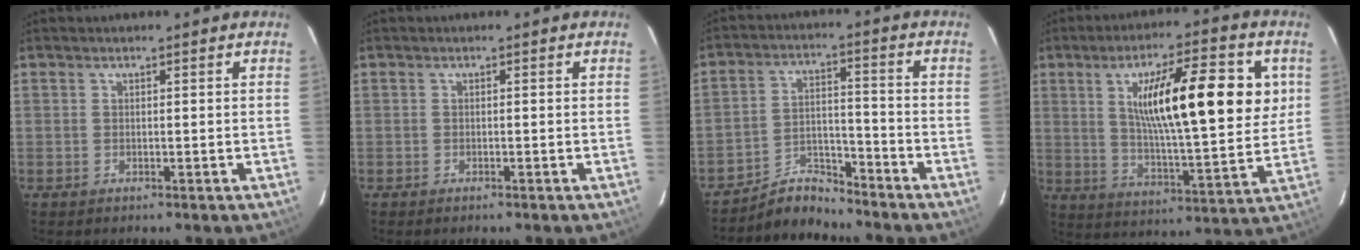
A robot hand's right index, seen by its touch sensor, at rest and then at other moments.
{"total": 1.1, "force": [-0.5, 0.5, 0.8], "torque": [-0.021, -0.001, -0.005]}
{"total": 6.7, "force": [-6.5, 1.7, 0.4], "torque": [-0.007, 0.019, -0.115]}
{"total": 20.1, "force": [5.1, 4.2, 19.0], "torque": [-0.302, 0.017, 0.081]}